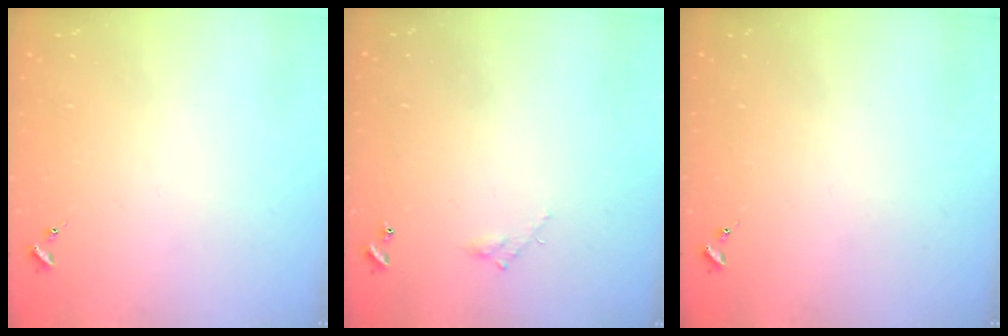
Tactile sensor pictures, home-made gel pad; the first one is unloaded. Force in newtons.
{"total": 3.8, "press": 3.8, "slide": 0.2}
{"total": 0.0}